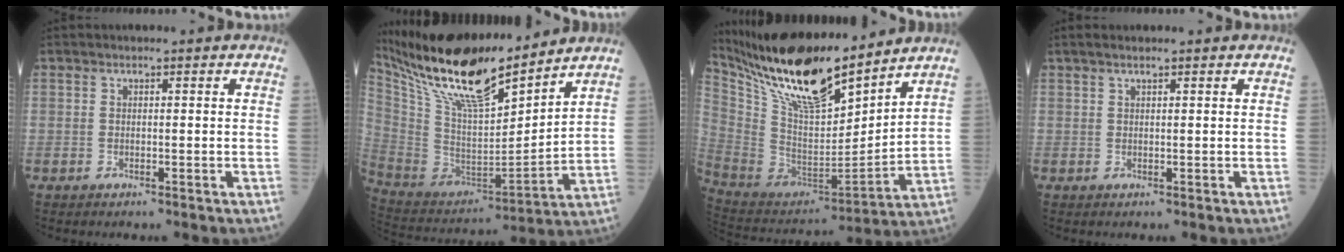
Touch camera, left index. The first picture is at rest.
{"total": 20.8, "force": [17.2, 2.9, 11.3], "torque": [-0.218, -0.003, 0.324]}
{"total": 20.4, "force": [17.1, 3.2, 10.6], "torque": [-0.203, -0.010, 0.321]}
{"total": 1.9, "force": [1.5, 0.1, 1.2], "torque": [-0.020, 0.020, 0.026]}